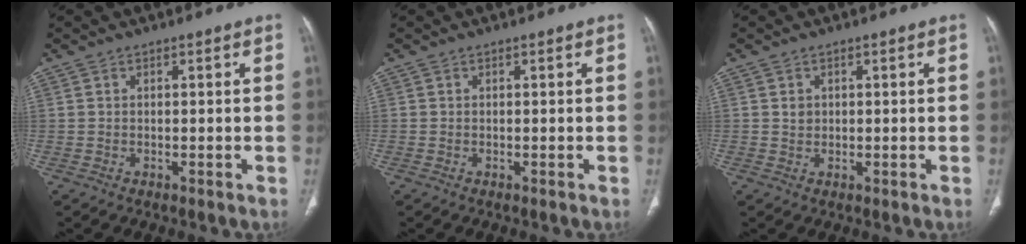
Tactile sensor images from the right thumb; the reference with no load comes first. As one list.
[{"total": 0.0}, {"total": 1.5, "force": [0.3, 1.4, 0.5], "torque": [-0.003, 0.001, 0.006]}]